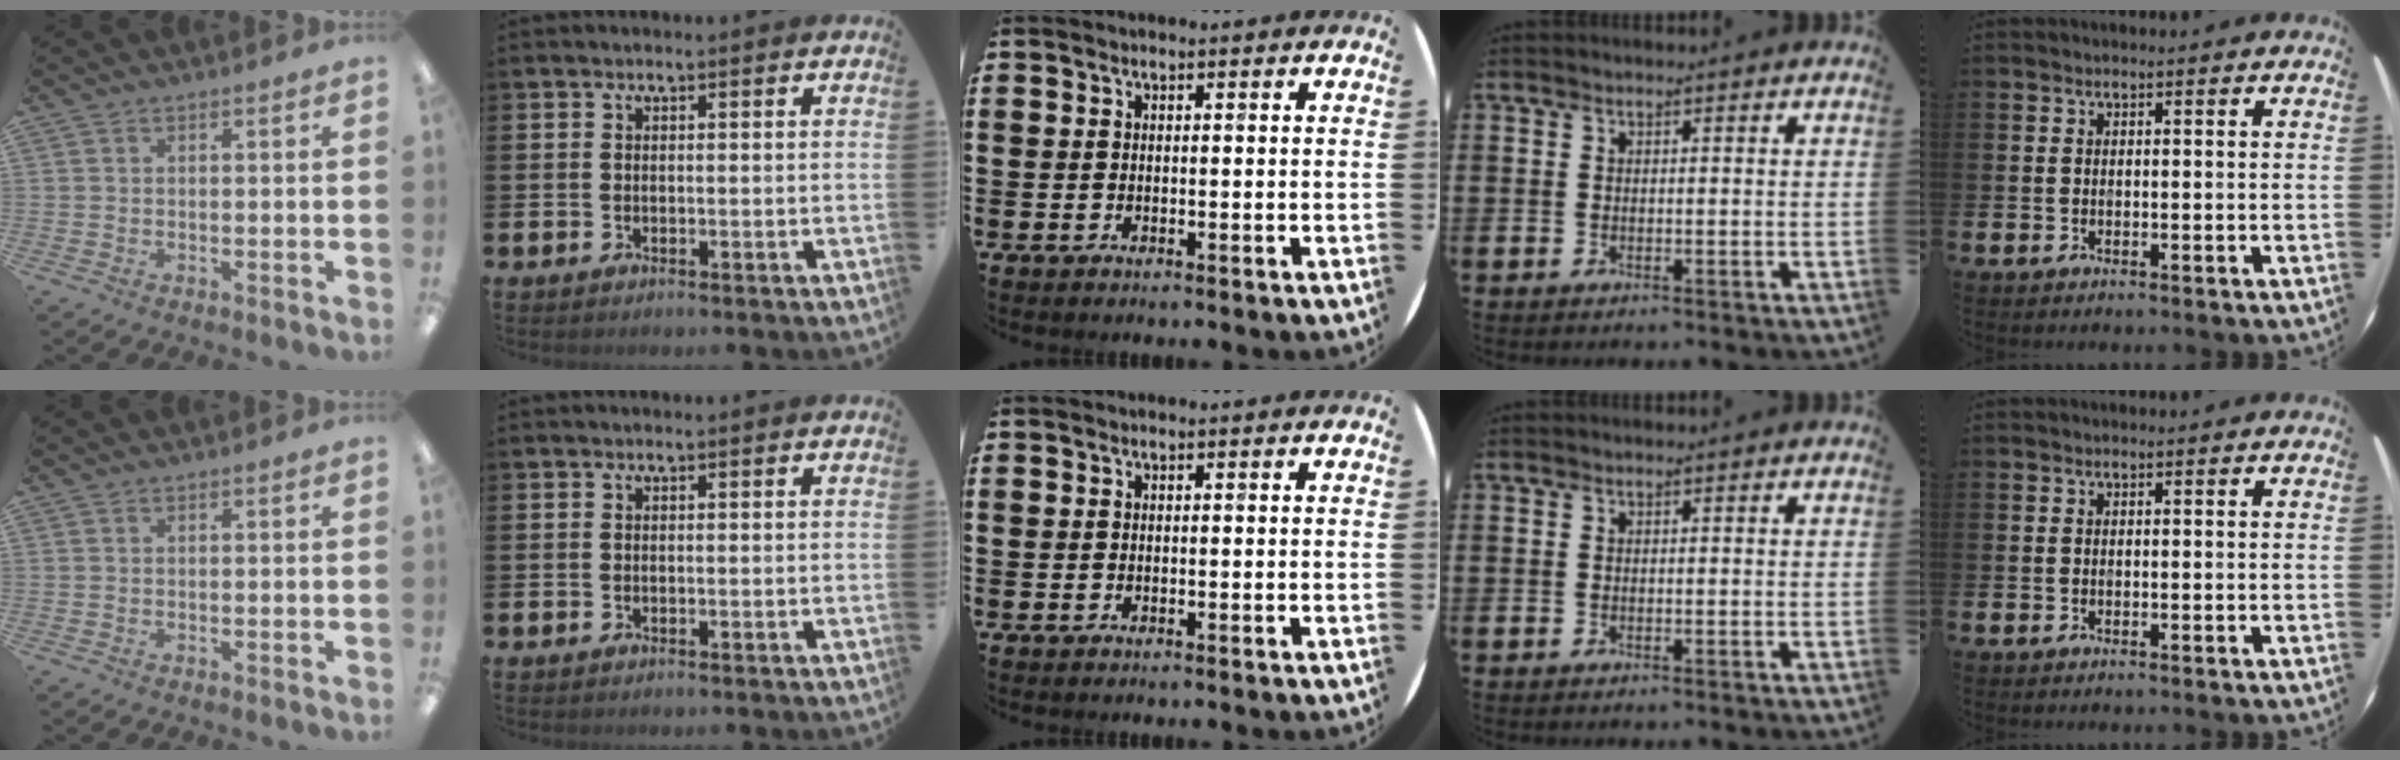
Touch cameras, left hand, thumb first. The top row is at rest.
{}